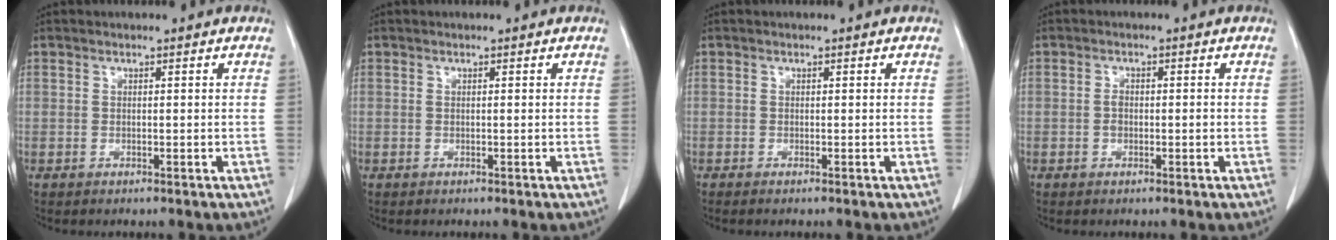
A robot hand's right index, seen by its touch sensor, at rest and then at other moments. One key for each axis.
{"total": 0.0}
{"total": 0.6, "fx": -0.4, "fy": 0.0, "fz": 0.4, "tx": -0.010, "ty": -0.002, "tz": -0.009}
{"total": 1.7, "fx": -0.3, "fy": 0.9, "fz": 1.4, "tx": -0.024, "ty": 0.003, "tz": -0.005}